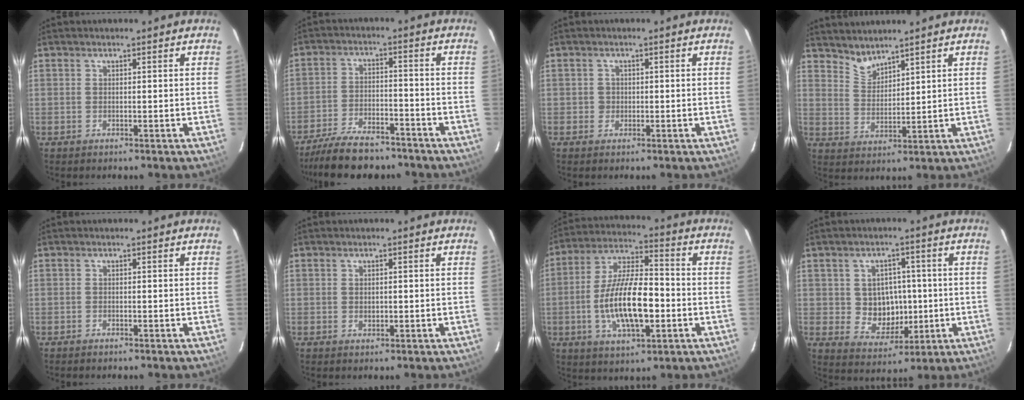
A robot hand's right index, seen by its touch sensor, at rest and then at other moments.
{"total": 14.2, "force": [-11.8, 4.9, 6.1], "torque": [-0.143, -0.006, -0.190]}
{"total": 1.5, "force": [-0.2, 1.5, 0.1], "torque": [0.002, 0.003, -0.002]}
{"total": 4.4, "force": [4.2, 1.0, 1.1], "torque": [-0.019, -0.002, 0.082]}
{"total": 0.7, "force": [-0.6, 0.2, 0.2], "torque": [-0.005, -0.001, -0.013]}
{"total": 1.3, "force": [0.0, 1.1, 0.8], "torque": [-0.011, 0.003, 0.000]}
{"total": 15.9, "force": [-3.4, 6.0, 14.4], "torque": [-0.279, 0.002, -0.060]}
{"total": 8.1, "force": [-0.1, 7.3, 3.4], "torque": [-0.070, 0.010, 0.015]}